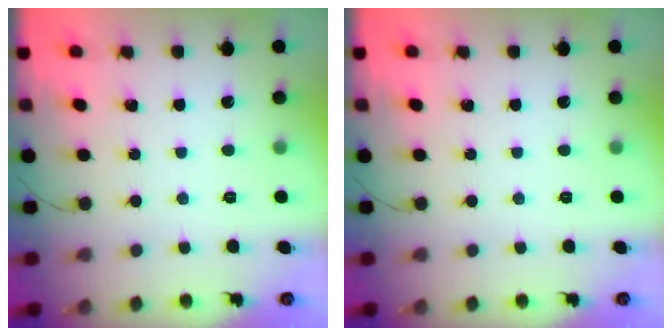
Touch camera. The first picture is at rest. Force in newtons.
{"total": 0.0}